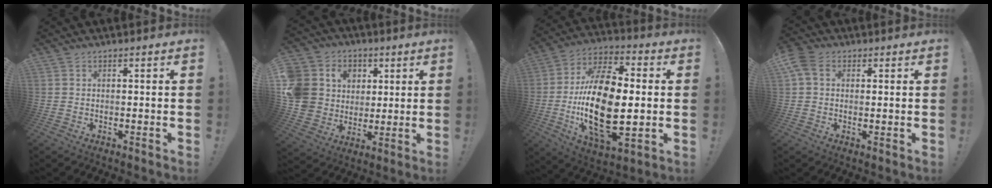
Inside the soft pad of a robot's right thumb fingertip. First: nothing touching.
{"total": 13.7, "force": [2.4, 12.7, 4.4], "torque": [-0.087, -0.004, 0.067]}
{"total": 26.0, "force": [-2.0, 13.5, 22.1], "torque": [-0.438, 0.002, -0.034]}
{"total": 6.0, "force": [2.0, 4.2, 3.8], "torque": [-0.079, -0.003, 0.038]}